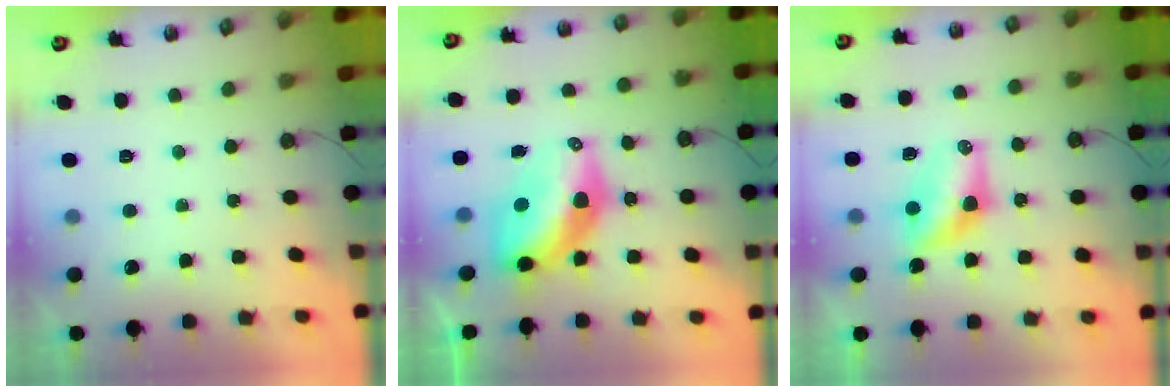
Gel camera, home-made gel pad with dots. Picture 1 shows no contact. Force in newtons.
{"total": 10.7, "press": 10.7, "slide": 0.9}
{"total": 8.2, "press": 8.2, "slide": 0.7}